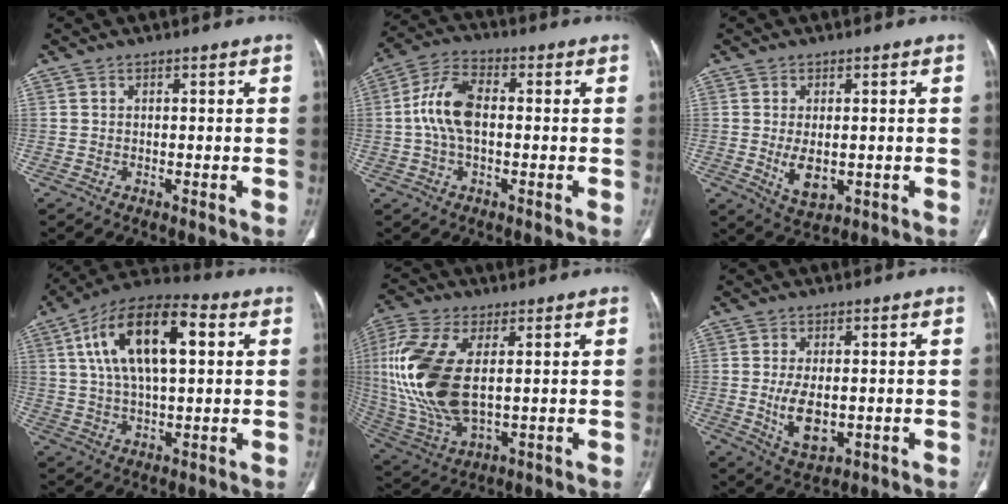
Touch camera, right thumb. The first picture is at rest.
{"total": 9.6, "force": [0.0, 5.3, 8.0], "torque": [-0.167, 0.026, -0.007]}
{"total": 5.7, "force": [-0.7, 3.2, 4.7], "torque": [-0.077, -0.013, -0.001]}
{"total": 18.7, "force": [5.0, 8.4, 15.9], "torque": [-0.271, 0.018, 0.080]}
{"total": 19.9, "force": [2.2, 10.3, 16.9], "torque": [-0.387, -0.013, 0.051]}
{"total": 7.6, "force": [-0.8, 4.1, 6.3], "torque": [-0.110, -0.013, -0.001]}